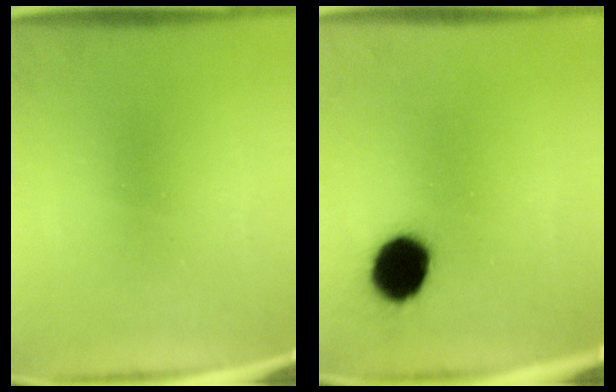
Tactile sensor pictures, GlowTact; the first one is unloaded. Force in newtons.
{"total": 10.5}